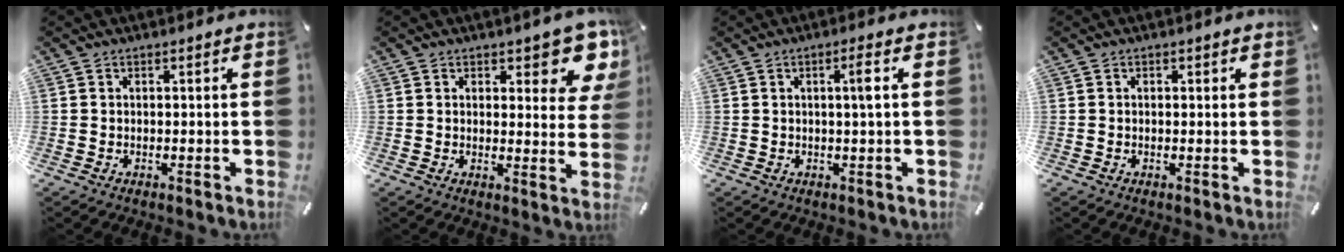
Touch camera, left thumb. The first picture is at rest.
{"total": 8.8, "force": [5.9, 4.0, 5.2], "torque": [-0.042, -0.046, 0.098]}
{"total": 3.4, "force": [0.6, 0.0, 3.4], "torque": [-0.065, 0.002, 0.006]}
{"total": 0.5, "force": [0.1, 0.4, 0.3], "torque": [-0.007, 0.002, 0.001]}